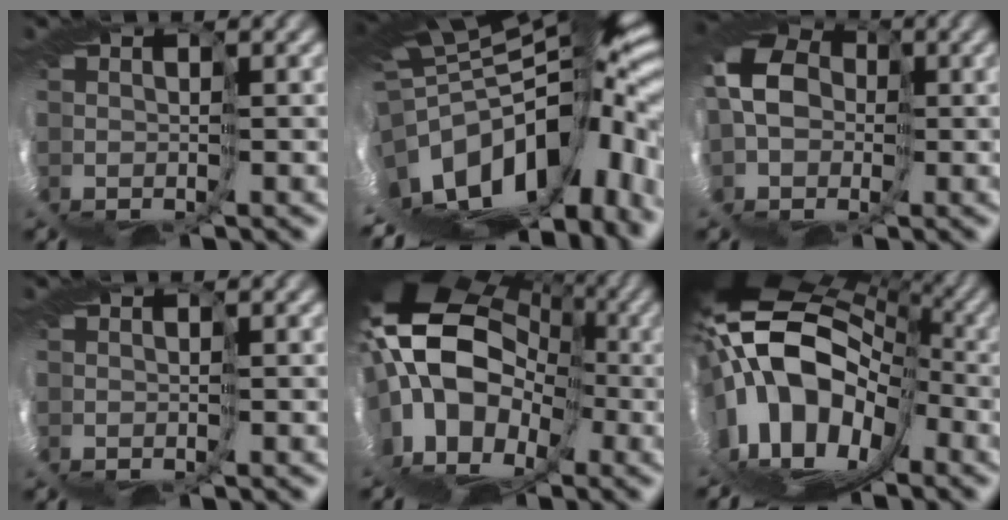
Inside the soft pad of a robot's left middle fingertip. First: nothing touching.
{"total": 9.7, "force": [-4.2, 2.5, 8.4], "torque": [-0.175, -0.019, -0.063]}
{"total": 8.4, "force": [0.2, 7.7, 3.5], "torque": [-0.137, -0.006, -0.007]}
{"total": 0.0}
{"total": 11.1, "force": [0.8, 8.7, 6.8], "torque": [-0.145, 0.023, -0.010]}
{"total": 8.7, "force": [-0.8, 4.7, 7.2], "torque": [-0.167, 0.018, -0.013]}